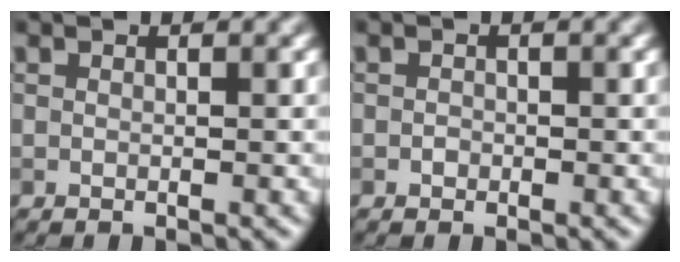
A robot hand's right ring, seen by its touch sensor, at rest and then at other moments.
{"total": 0.6, "force": [-0.2, 0.6, 0.1], "torque": [0.001, -0.004, -0.007]}